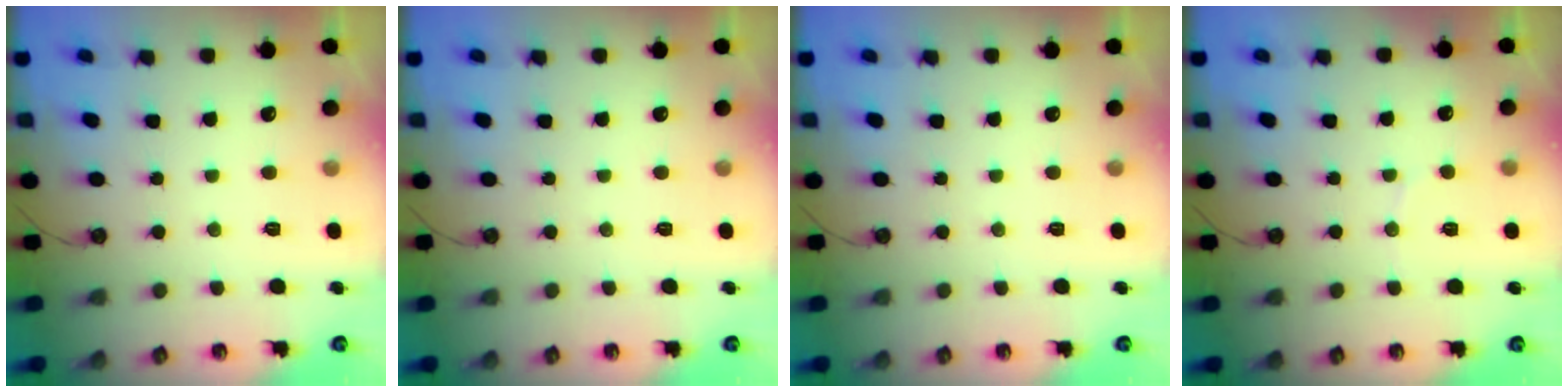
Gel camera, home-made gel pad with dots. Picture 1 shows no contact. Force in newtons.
{"total": 0.0}
{"total": 0.0}
{"total": 4.7, "press": 4.6, "slide": 0.4}